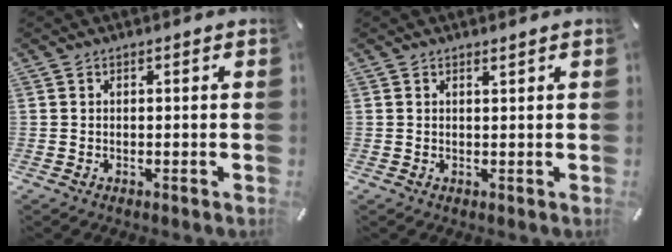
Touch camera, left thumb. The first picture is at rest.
{"total": 0.6, "force": [0.6, -0.1, 0.1], "torque": [-0.002, -0.003, 0.011]}